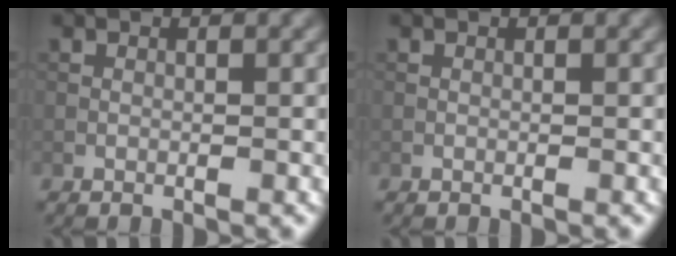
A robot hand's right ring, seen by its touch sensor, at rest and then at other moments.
{"total": 0.0}